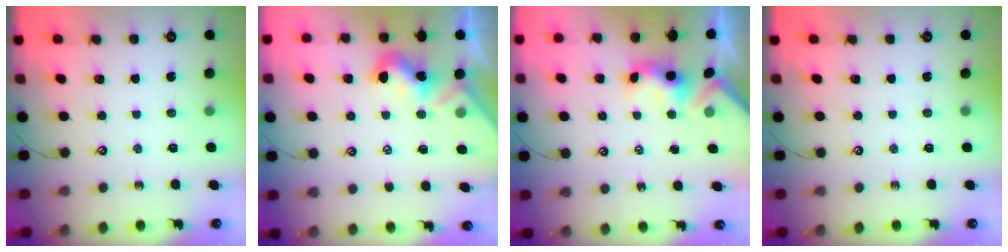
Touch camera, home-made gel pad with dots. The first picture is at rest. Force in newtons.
{"total": 2.0, "press": 1.9, "slide": 0.5}
{"total": 3.0, "press": 2.9, "slide": 0.6}
{"total": 0.0}